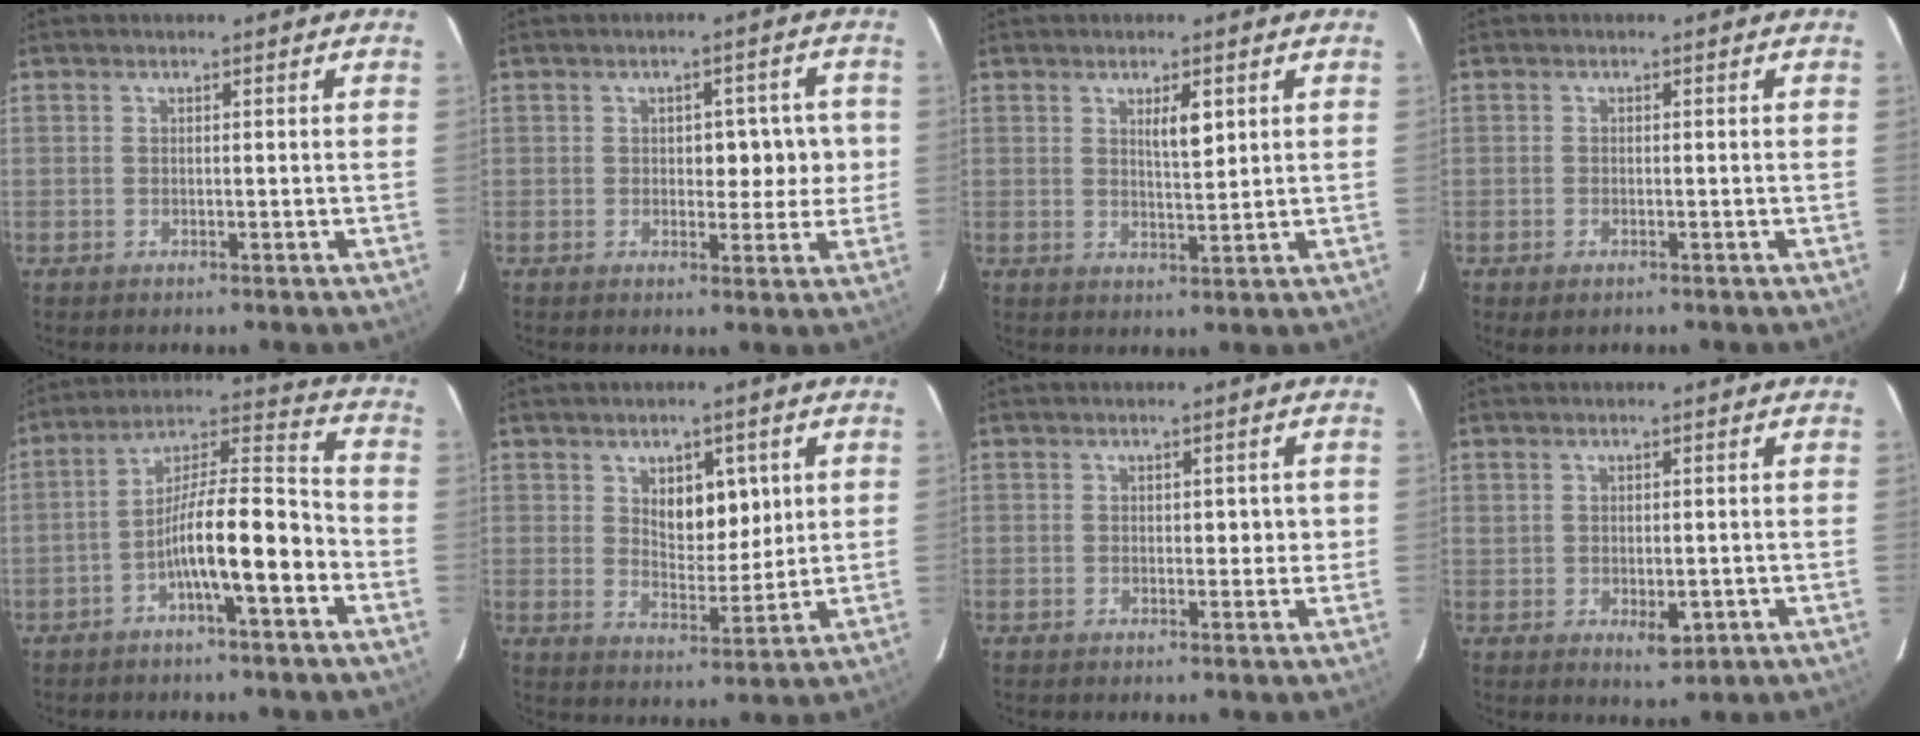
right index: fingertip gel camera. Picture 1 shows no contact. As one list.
[{"total": 5.6, "force": [0.4, 3.5, 4.3], "torque": [-0.036, 0.020, 0.009]}, {"total": 3.5, "force": [1.6, 0.8, 3.0], "torque": [-0.052, -0.002, 0.028]}, {"total": 1.5, "force": [-0.9, 0.7, 1.0], "torque": [-0.020, -0.001, -0.006]}, {"total": 12.1, "force": [-4.7, 1.7, 11.1], "torque": [-0.192, 0.025, -0.078]}, {"total": 7.1, "force": [2.6, 3.7, 5.5], "torque": [-0.082, 0.001, 0.050]}, {"total": 2.6, "force": [0.3, 1.6, 2.0], "torque": [-0.019, 0.009, 0.006]}, {"total": 3.5, "force": [-0.5, 1.9, 2.9], "torque": [-0.041, -0.008, 0.003]}]